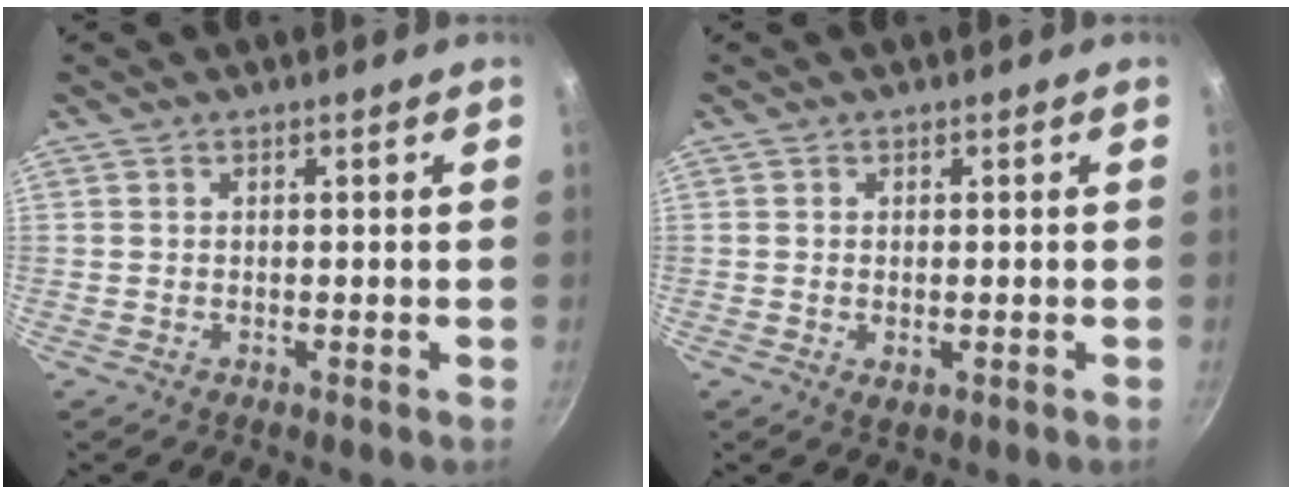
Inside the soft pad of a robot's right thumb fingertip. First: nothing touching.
{"total": 1.8, "force": [-0.4, 1.0, 1.5], "torque": [-0.026, -0.004, -0.003]}